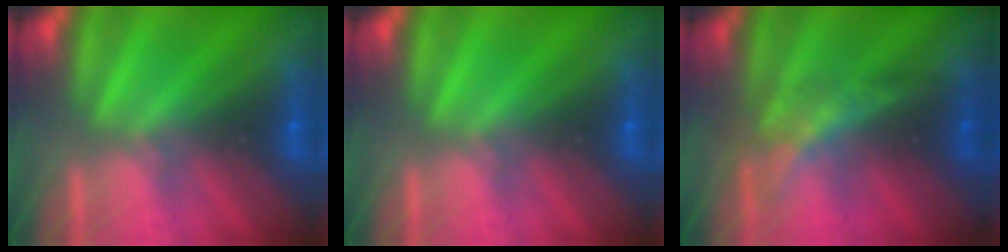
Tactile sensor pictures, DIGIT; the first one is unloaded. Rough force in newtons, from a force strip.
{"total": 0.0}
{"total": 1.8}